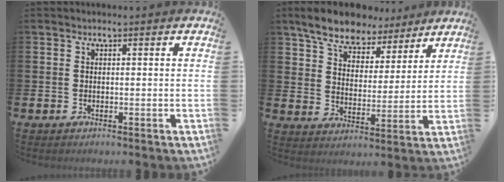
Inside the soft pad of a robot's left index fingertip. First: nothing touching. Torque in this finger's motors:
{"motor_torque": [1.24, -0.90, 1.00, 0.21]}